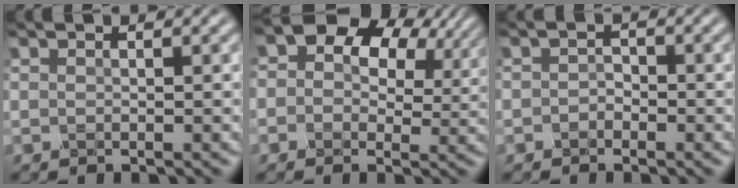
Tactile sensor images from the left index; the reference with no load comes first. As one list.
[{"total": 11.5, "force": [4.9, 8.0, 6.7], "torque": [-0.107, 0.039, 0.050]}, {"total": 1.2, "force": [-0.9, 0.8, 0.3], "torque": [-0.003, 0.000, -0.023]}]